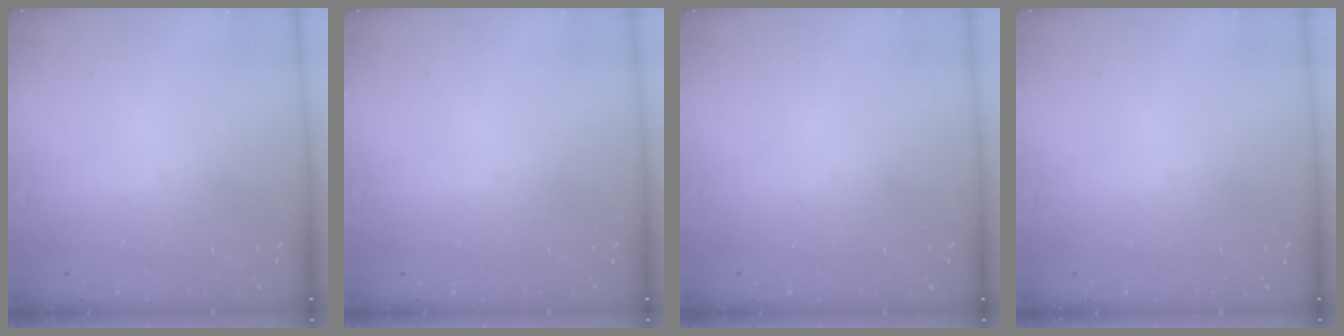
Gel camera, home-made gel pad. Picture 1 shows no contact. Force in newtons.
{"total": 0.0}
{"total": 0.0}
{"total": 0.0}